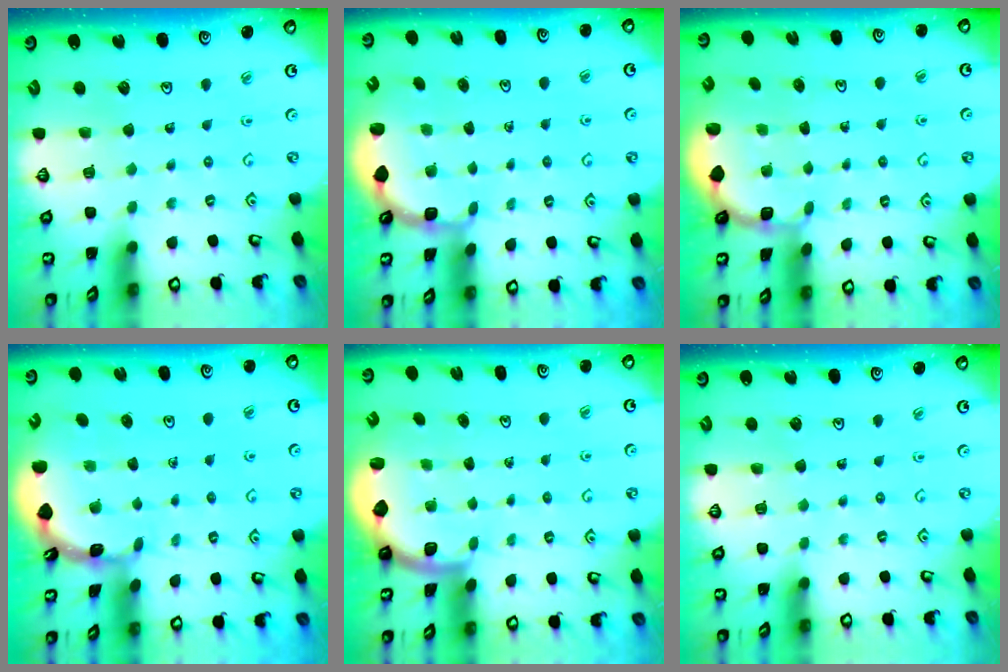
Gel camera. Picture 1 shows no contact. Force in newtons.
{"total": 2.5, "press": 1.9, "slide": 1.6}
{"total": 1.9, "press": 1.8, "slide": 0.7}
{"total": 1.8, "press": 1.8, "slide": 0.2}
{"total": 1.9, "press": 1.8, "slide": 0.5}
{"total": 0.0}